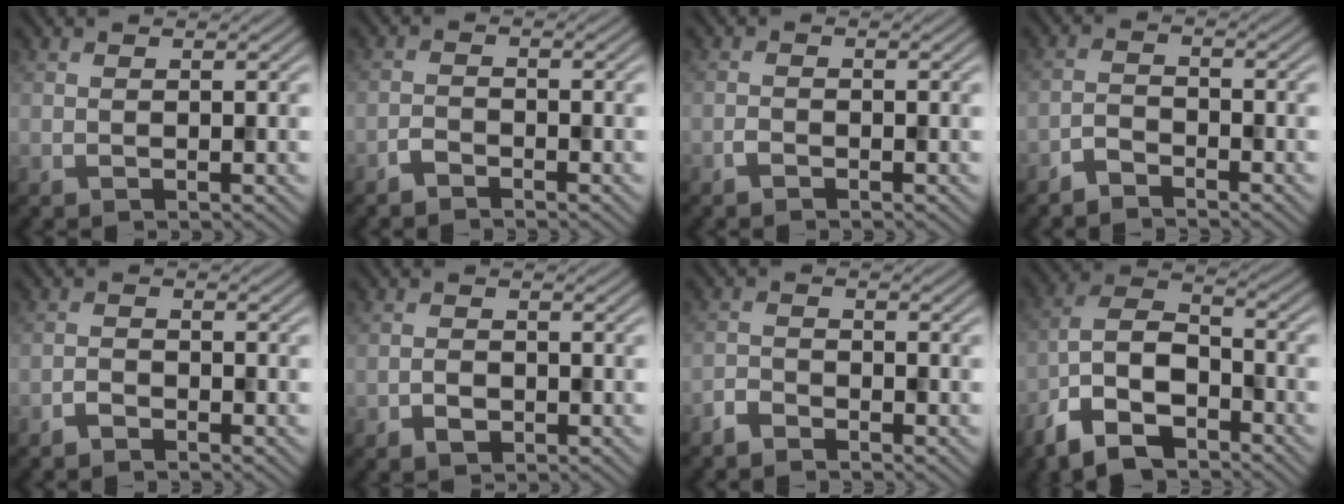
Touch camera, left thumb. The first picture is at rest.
{"total": 1.6, "force": [-1.5, 0.5, 0.5], "torque": [-0.010, 0.003, -0.035]}
{"total": 1.0, "force": [-0.8, 0.3, 0.4], "torque": [-0.007, 0.002, -0.019]}
{"total": 2.5, "force": [-2.3, 0.6, 0.7], "torque": [-0.015, 0.001, -0.055]}
{"total": 1.5, "force": [-1.4, 0.4, 0.5], "torque": [-0.010, 0.002, -0.033]}
{"total": 1.9, "force": [-1.0, 1.2, 1.1], "torque": [-0.019, -0.001, -0.021]}
{"total": 2.2, "force": [-2.1, 0.7, 0.6], "torque": [-0.012, -0.002, -0.052]}
{"total": 11.0, "force": [-6.9, 5.3, 6.8], "torque": [-0.140, -0.007, -0.145]}